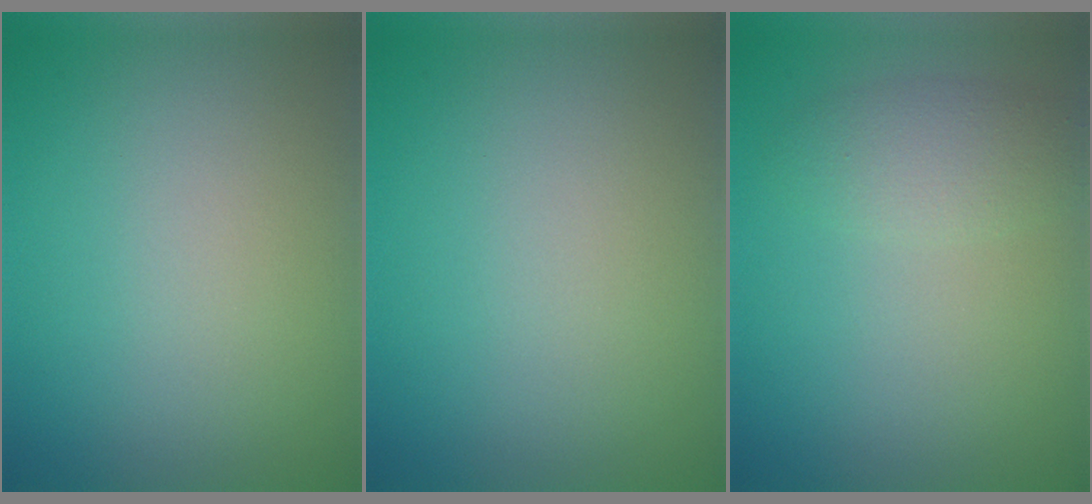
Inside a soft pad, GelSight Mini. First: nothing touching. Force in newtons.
{"total": 0.0}
{"total": 2.3, "press": 2.3, "slide": 0.0}